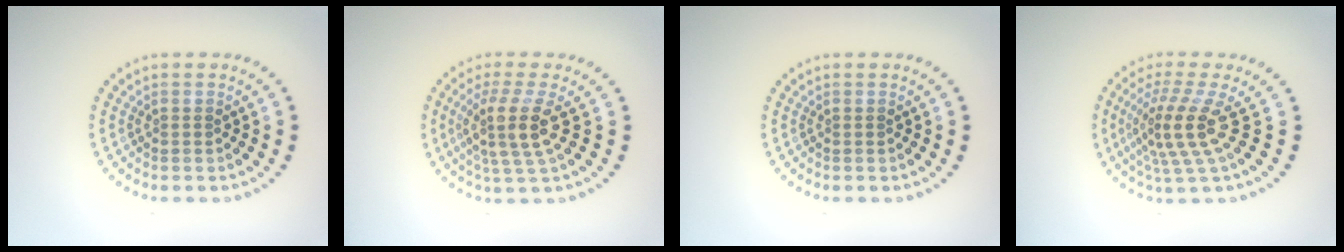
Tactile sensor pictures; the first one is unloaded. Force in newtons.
{"total": 3.9, "press": 3.1, "slide": 2.4}
{"total": 0.0}
{"total": 4.4, "press": 3.1, "slide": 3.1}